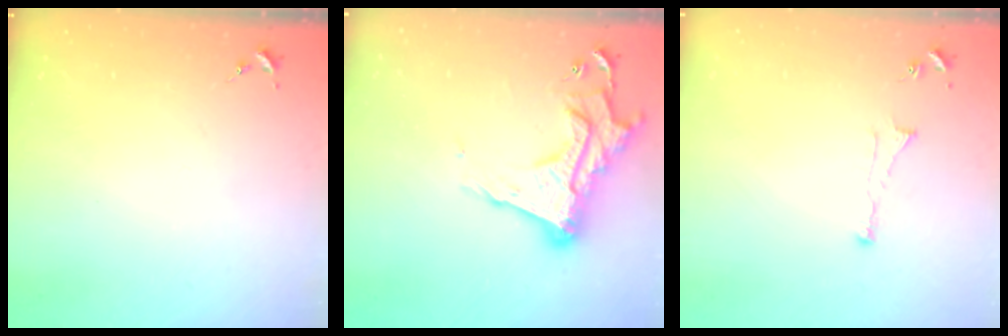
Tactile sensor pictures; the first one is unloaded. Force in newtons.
{"total": 19.0, "press": 18.9, "slide": 1.5}
{"total": 3.1, "press": 3.1, "slide": 0.5}